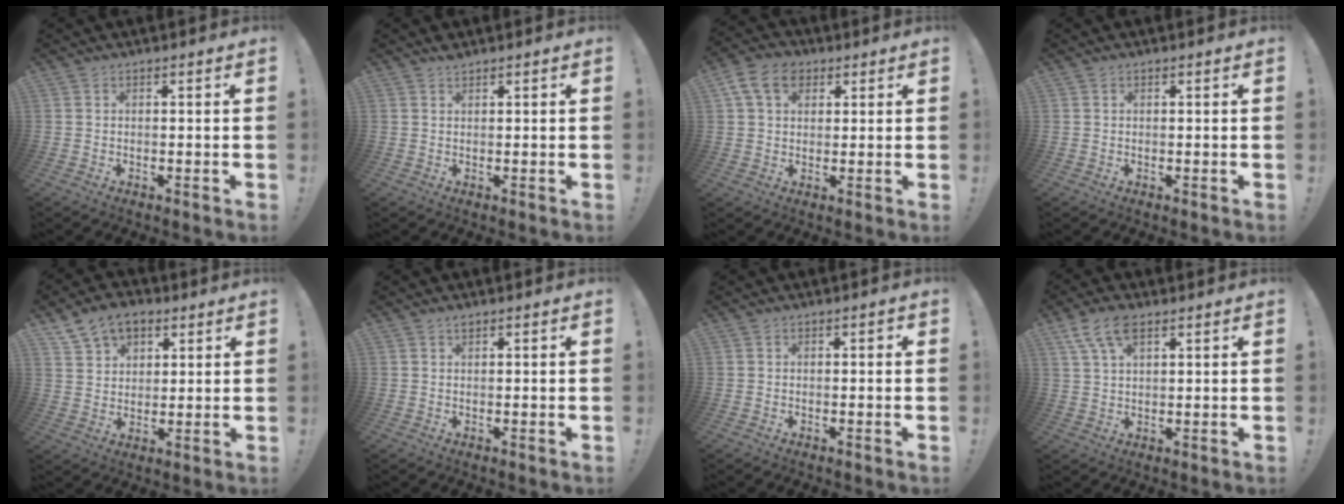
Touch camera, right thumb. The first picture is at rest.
{"total": 1.4, "force": [1.3, 0.3, 0.3], "torque": [0.002, -0.007, 0.023]}
{"total": 9.8, "force": [4.1, 7.0, 5.5], "torque": [-0.085, -0.003, 0.079]}
{"total": 0.0}
{"total": 9.4, "force": [5.8, 6.3, 3.7], "torque": [-0.062, -0.026, 0.112]}
{"total": 0.8, "force": [0.8, 0.1, 0.2], "torque": [0.003, -0.004, 0.014]}
{"total": 0.5, "force": [-0.2, 0.4, 0.3], "torque": [-0.004, 0.003, -0.004]}
{"total": 8.1, "force": [4.3, 3.9, 5.7], "torque": [-0.098, -0.007, 0.083]}